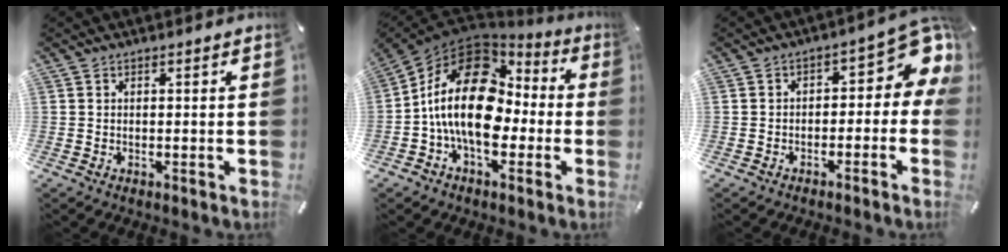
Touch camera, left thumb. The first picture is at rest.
{"total": 21.1, "force": [-1.0, 14.2, 15.6], "torque": [-0.304, 0.010, -0.015]}
{"total": 8.8, "force": [2.1, 4.8, 7.1], "torque": [-0.083, -0.023, 0.035]}